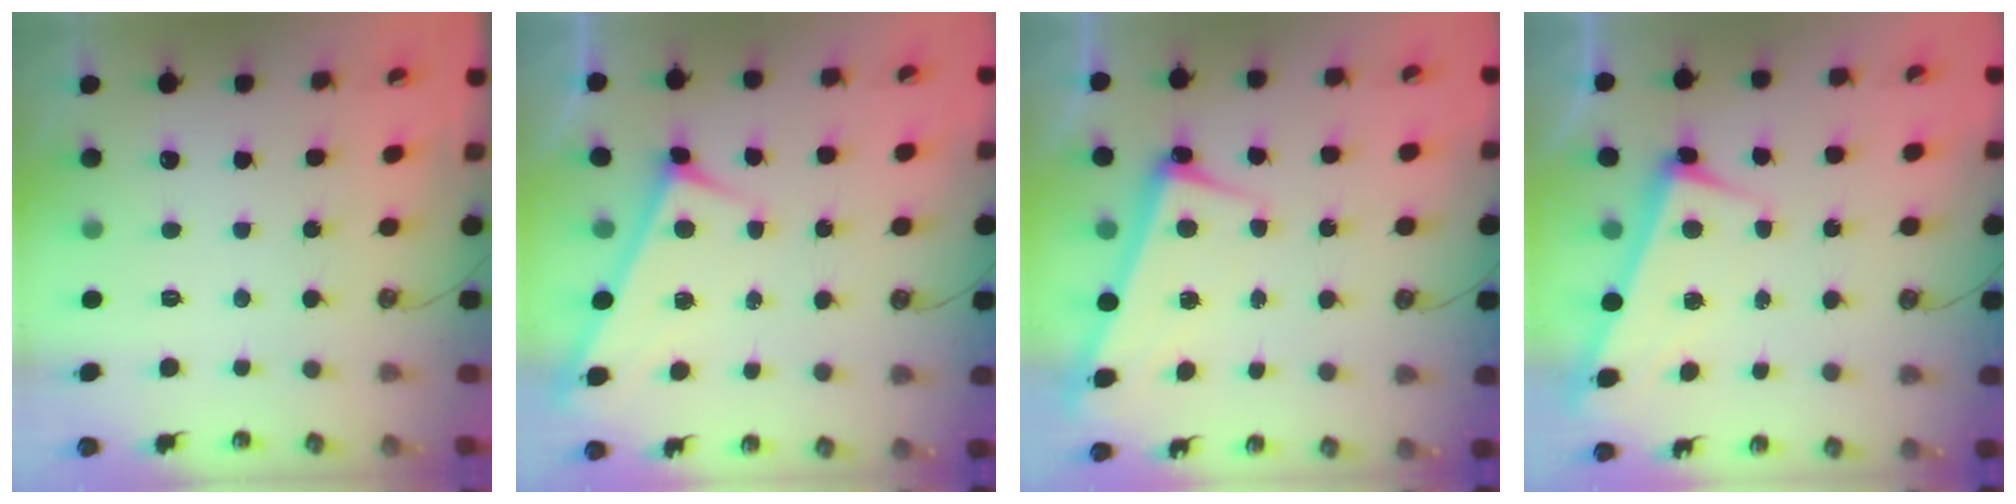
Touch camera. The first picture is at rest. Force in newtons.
{"total": 3.2, "press": 3.2, "slide": 0.3}
{"total": 2.6, "press": 2.4, "slide": 0.9}
{"total": 2.9, "press": 2.8, "slide": 0.5}